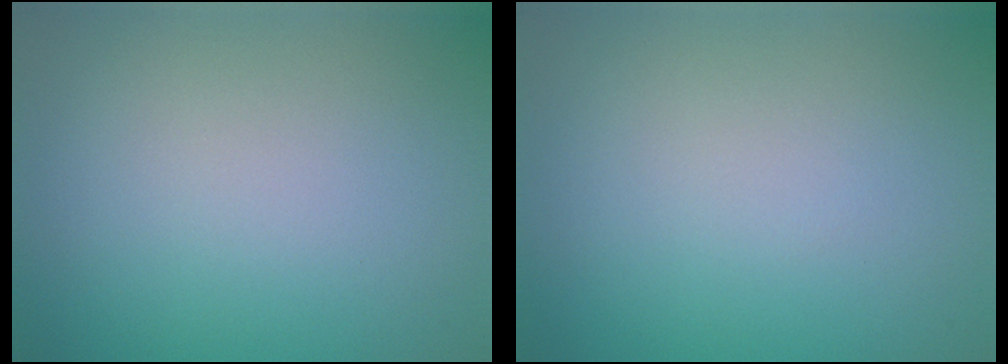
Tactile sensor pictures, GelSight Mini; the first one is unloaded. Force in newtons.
{"total": 0.0}